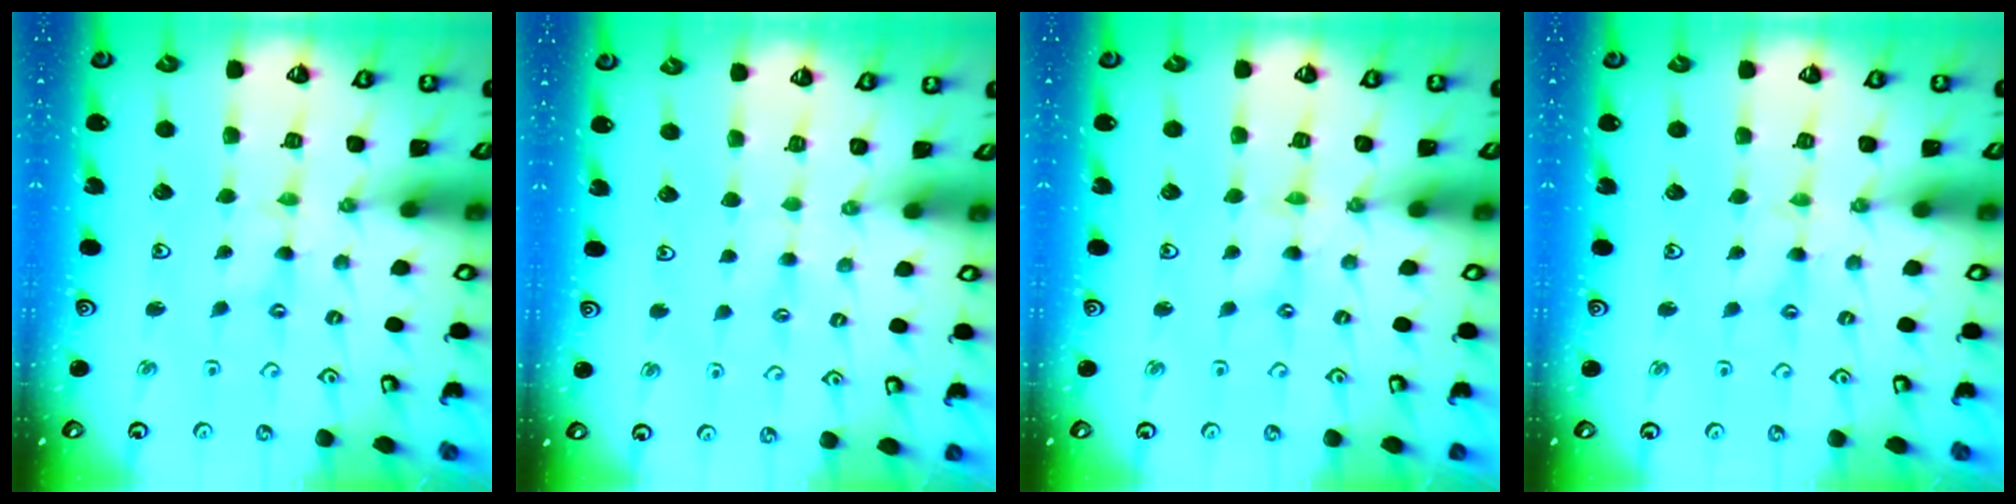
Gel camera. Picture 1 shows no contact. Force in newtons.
{"total": 1.9, "press": 1.9, "slide": 0.4}
{"total": 0.5, "press": 0.5, "slide": 0.2}
{"total": 2.3, "press": 2.3, "slide": 0.3}